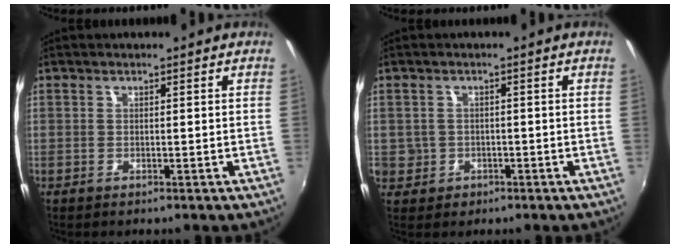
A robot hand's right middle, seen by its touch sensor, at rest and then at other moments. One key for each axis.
{"total": 5.3, "fx": -1.0, "fy": 5.0, "fz": 1.4, "tx": -0.052, "ty": 0.005, "tz": -0.007}